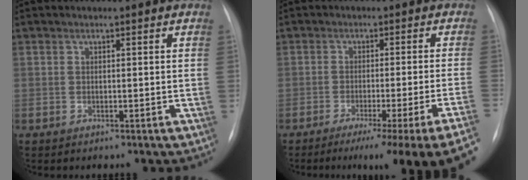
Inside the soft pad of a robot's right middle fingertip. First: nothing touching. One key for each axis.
{"total": 17.1, "fx": -13.2, "fy": -2.0, "fz": 10.6, "tx": -0.073, "ty": -0.028, "tz": -0.174}